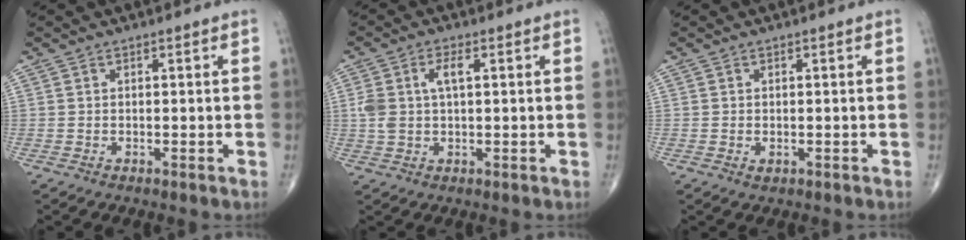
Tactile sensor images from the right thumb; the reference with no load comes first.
{"total": 5.7, "force": [1.2, 2.8, 4.8], "torque": [-0.114, 0.015, 0.025]}
{"total": 0.8, "force": [-0.2, 0.5, 0.5], "torque": [-0.006, -0.001, -0.002]}